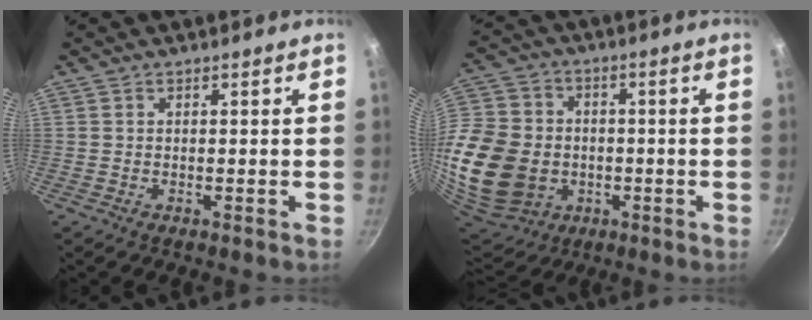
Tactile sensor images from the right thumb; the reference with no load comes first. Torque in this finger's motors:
{"motor_torque": [-0.68, 1.97, 1.47, -1.32, 0.36]}